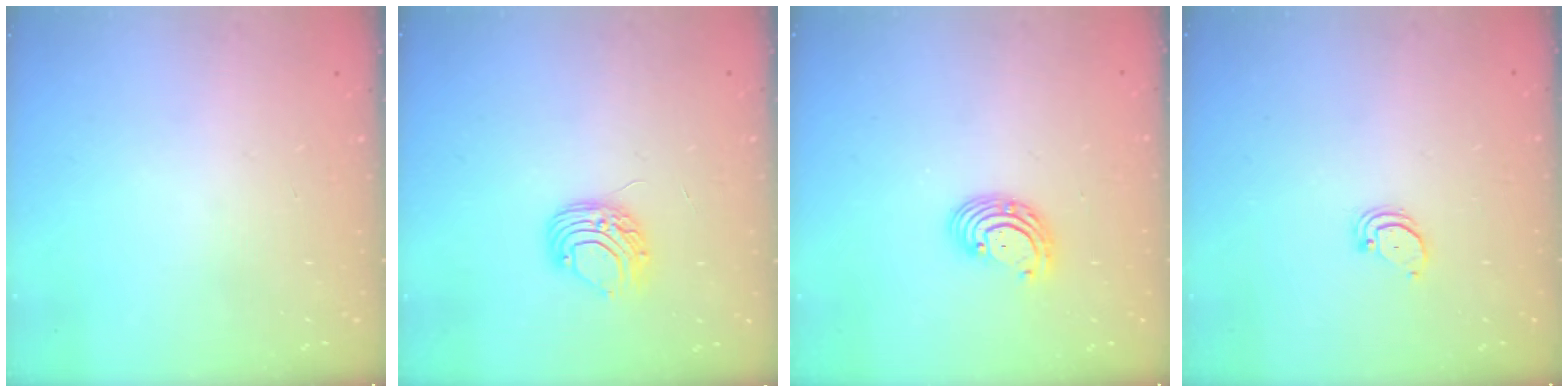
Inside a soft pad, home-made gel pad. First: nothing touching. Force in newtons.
{"total": 7.5, "press": 7.4, "slide": 0.7}
{"total": 5.2, "press": 5.2, "slide": 0.5}
{"total": 2.1, "press": 2.1, "slide": 0.2}